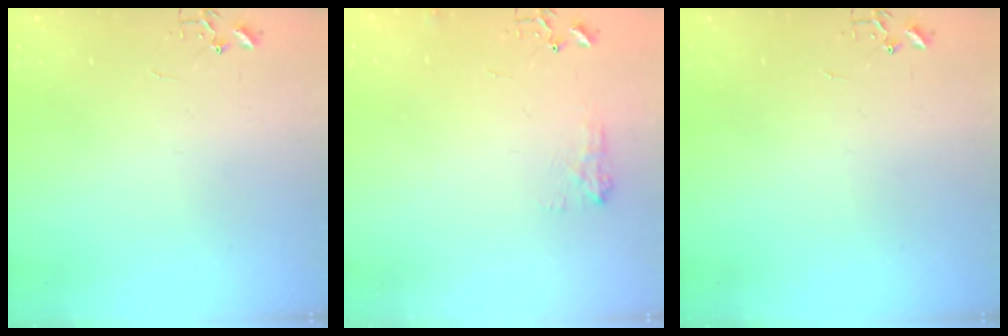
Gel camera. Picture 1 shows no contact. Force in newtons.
{"total": 7.4, "press": 7.4, "slide": 0.5}
{"total": 0.0}